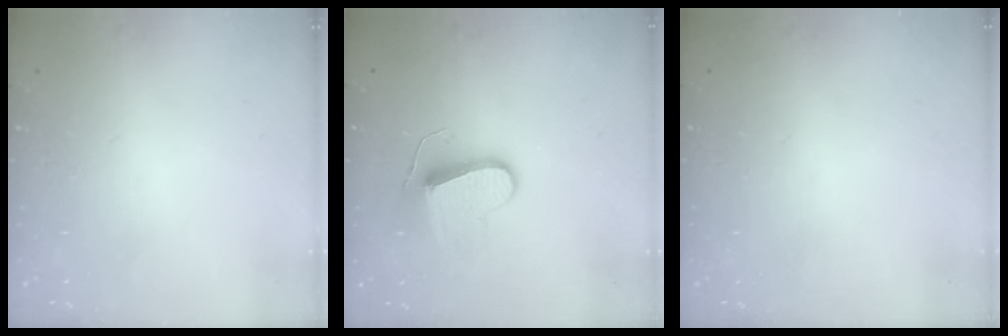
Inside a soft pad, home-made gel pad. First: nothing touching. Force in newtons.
{"total": 10.9, "press": 10.9, "slide": 0.7}
{"total": 0.6, "press": 0.6, "slide": 0.2}